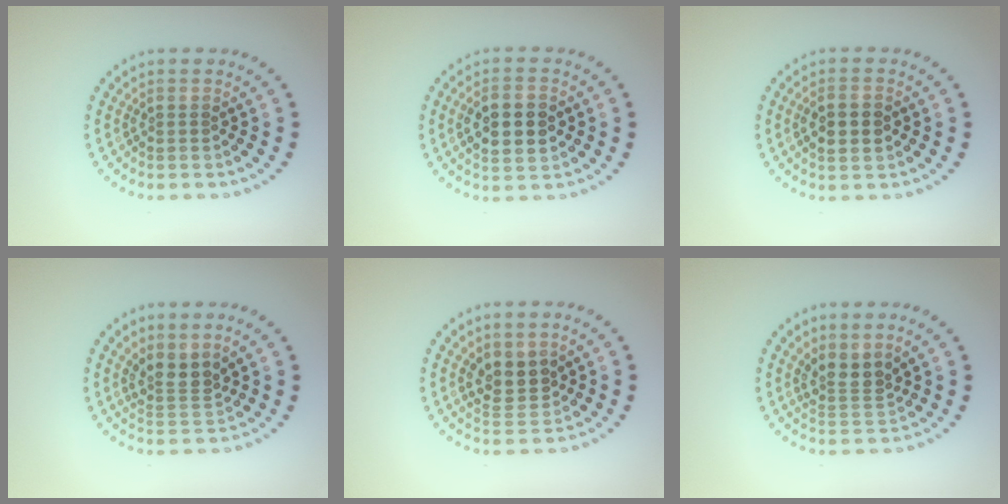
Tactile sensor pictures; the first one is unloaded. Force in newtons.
{"total": 4.7, "press": 4.7, "slide": 0.3}
{"total": 2.6, "press": 2.6, "slide": 0.1}
{"total": 2.6, "press": 1.9, "slide": 1.7}
{"total": 2.9, "press": 2.7, "slide": 1.1}
{"total": 2.6, "press": 1.9, "slide": 1.7}